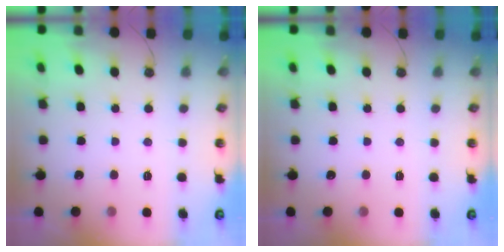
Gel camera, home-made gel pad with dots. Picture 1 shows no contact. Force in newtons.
{"total": 0.0}